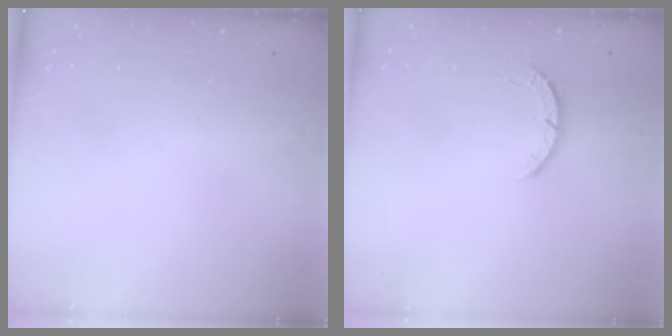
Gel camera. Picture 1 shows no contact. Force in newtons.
{"total": 2.7, "press": 2.6, "slide": 0.4}